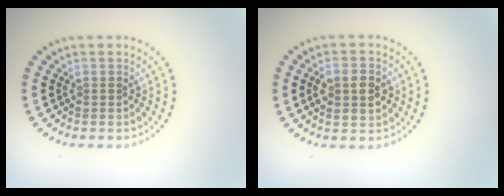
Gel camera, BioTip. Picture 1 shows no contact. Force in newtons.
{"total": 3.8, "press": 3.8, "slide": 0.1}